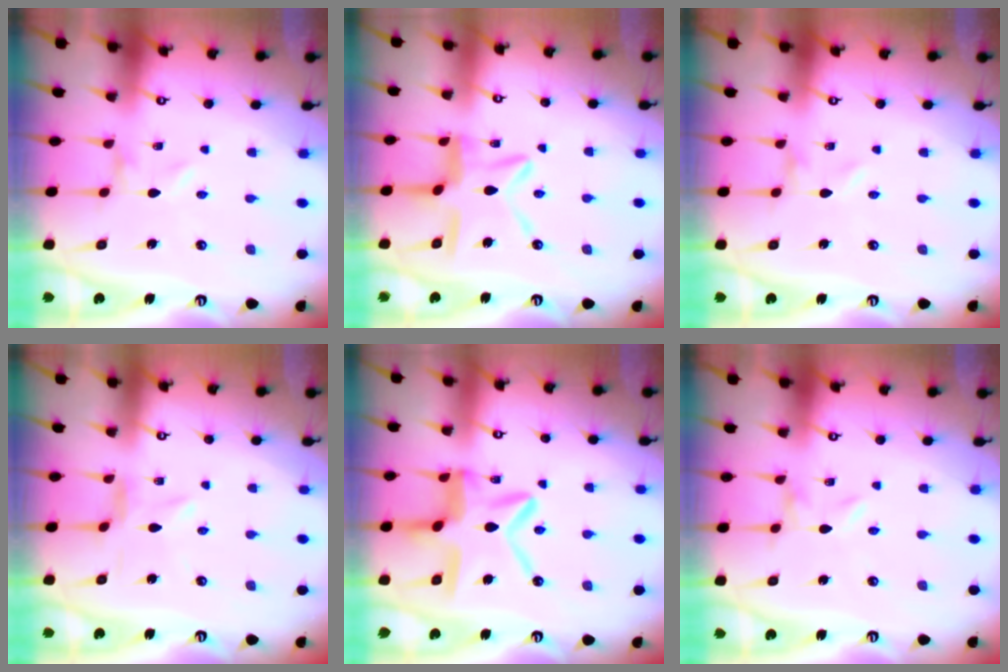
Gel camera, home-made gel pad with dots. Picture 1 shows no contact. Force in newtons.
{"total": 11.5, "press": 11.5, "slide": 0.9}
{"total": 0.0}
{"total": 2.7, "press": 2.7, "slide": 0.4}
{"total": 13.7, "press": 13.6, "slide": 1.4}
{"total": 0.0}